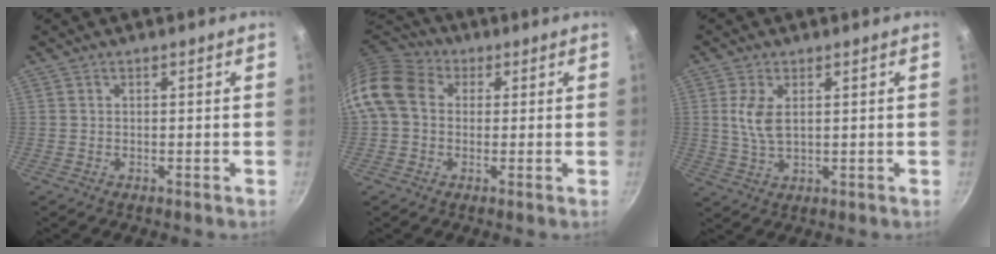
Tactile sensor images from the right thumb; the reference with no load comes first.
{"total": 11.9, "force": [1.5, 9.6, 6.9], "torque": [-0.115, 0.025, 0.009]}
{"total": 5.8, "force": [1.4, 3.0, 4.8], "torque": [-0.098, -0.007, 0.030]}